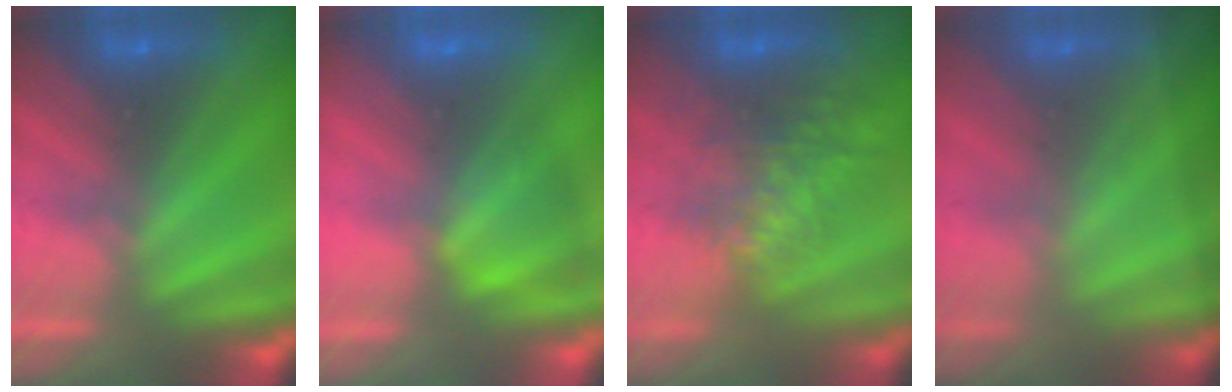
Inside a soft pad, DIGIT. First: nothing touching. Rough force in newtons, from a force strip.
{"total": 2.6}
{"total": 7.0}
{"total": 1.4}